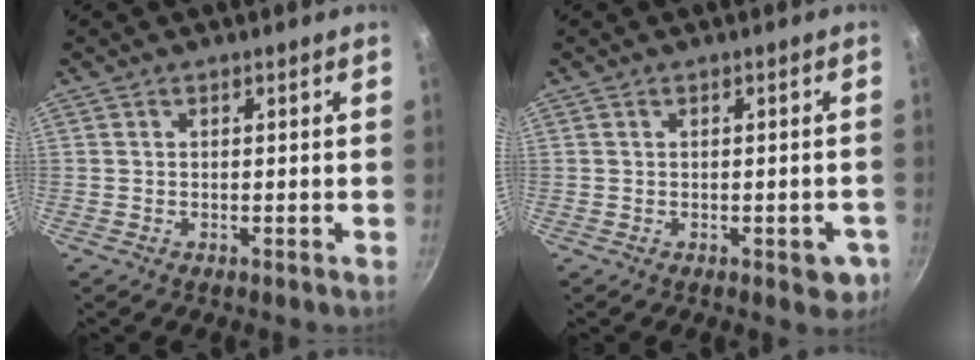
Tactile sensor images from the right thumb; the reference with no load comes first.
{"total": 4.1, "force": [-1.3, 2.1, 3.2], "torque": [-0.014, 0.009, -0.013]}